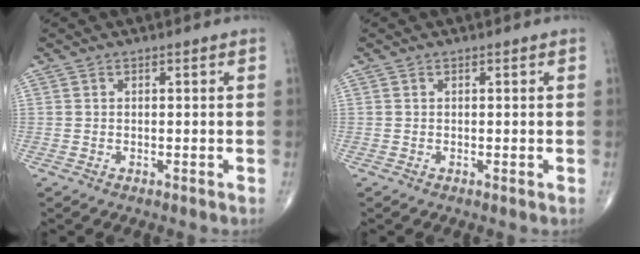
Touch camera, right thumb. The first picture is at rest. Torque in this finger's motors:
{"motor_torque": [0.53, 0.03, 0.04, -0.37, 0.02]}